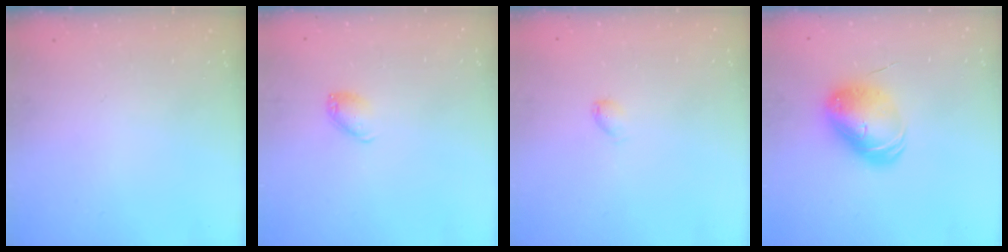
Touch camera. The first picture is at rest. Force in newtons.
{"total": 6.4, "press": 6.4, "slide": 0.8}
{"total": 2.9, "press": 2.9, "slide": 0.4}
{"total": 10.3, "press": 10.1, "slide": 2.0}